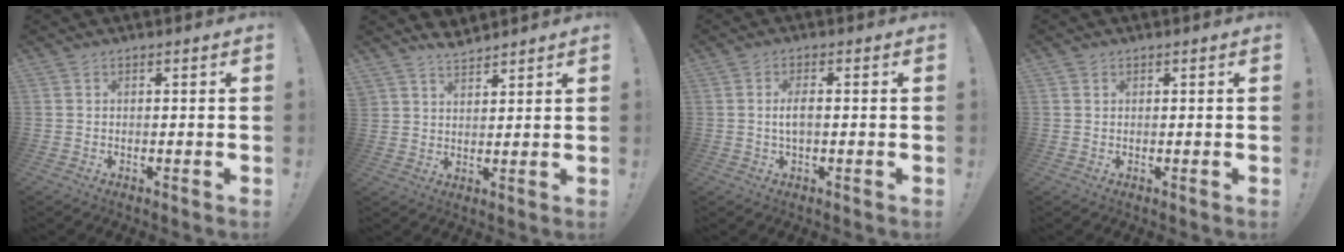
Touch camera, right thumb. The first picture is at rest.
{"total": 4.6, "force": [4.2, 1.7, 0.5], "torque": [-0.009, -0.026, 0.078]}
{"total": 3.6, "force": [-0.2, 1.2, 3.3], "torque": [-0.063, 0.001, -0.008]}
{"total": 0.8, "force": [0.4, 0.6, 0.1], "torque": [-0.003, 0.002, 0.007]}